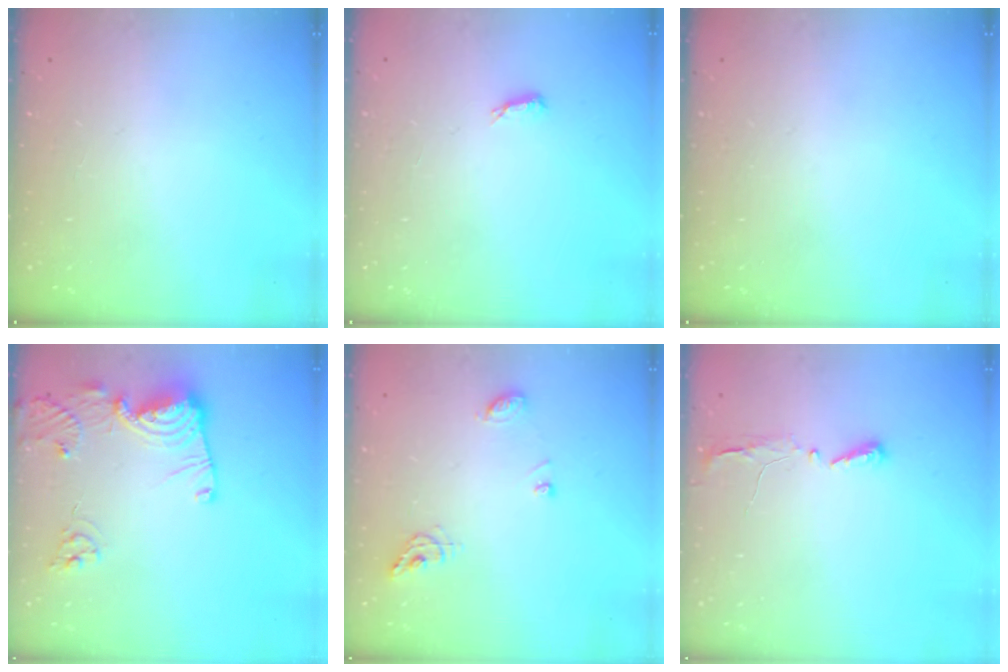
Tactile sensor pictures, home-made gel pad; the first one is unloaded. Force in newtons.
{"total": 4.2, "press": 4.2, "slide": 0.7}
{"total": 0.0}
{"total": 13.5, "press": 13.4, "slide": 1.4}
{"total": 7.7, "press": 7.7, "slide": 0.6}
{"total": 3.8, "press": 3.7, "slide": 0.3}